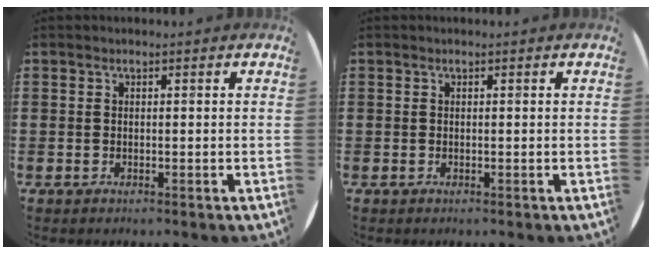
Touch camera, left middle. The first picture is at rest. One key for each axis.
{"total": 0.0}